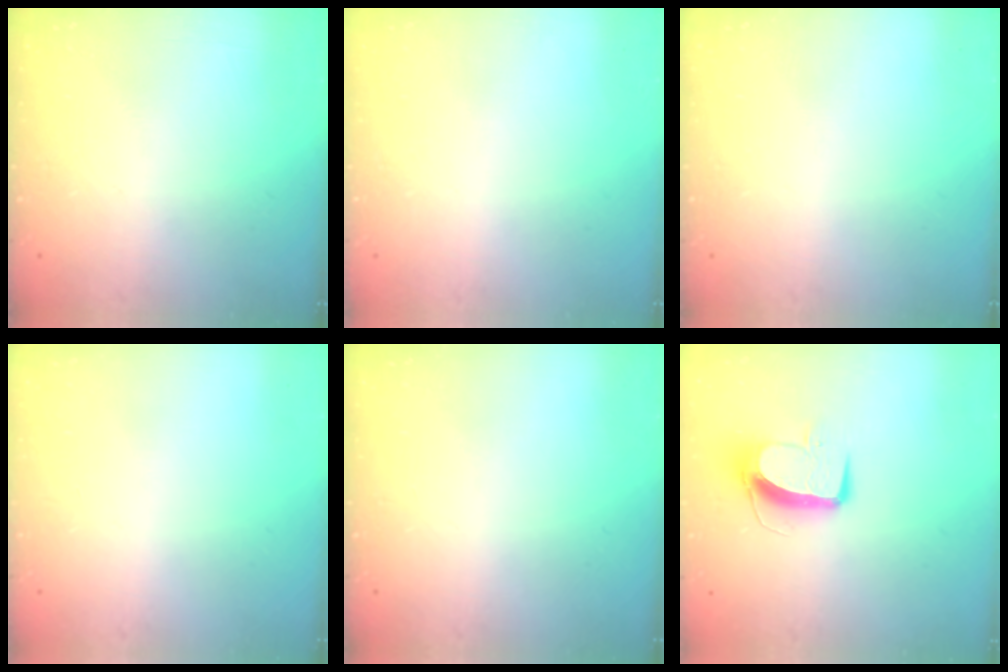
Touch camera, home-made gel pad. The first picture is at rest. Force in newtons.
{"total": 0.0}
{"total": 0.0}
{"total": 0.0}
{"total": 0.0}
{"total": 9.9, "press": 9.8, "slide": 1.0}